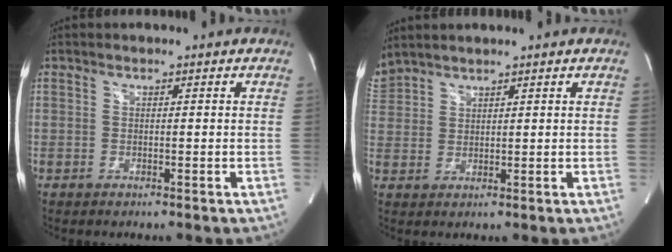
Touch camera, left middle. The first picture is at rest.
{"total": 4.4, "force": [4.3, 0.7, 1.0], "torque": [-0.032, 0.027, 0.091]}